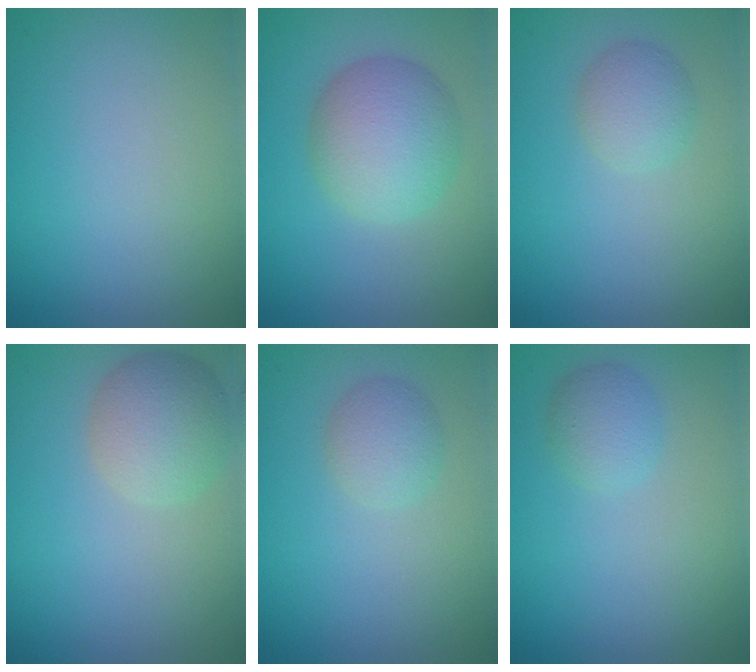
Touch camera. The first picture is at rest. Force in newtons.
{"total": 5.5, "press": 5.5, "slide": 0.3}
{"total": 2.2, "press": 2.2, "slide": 0.1}
{"total": 4.1, "press": 4.1, "slide": 0.4}
{"total": 2.2, "press": 2.2, "slide": 0.1}
{"total": 2.0, "press": 2.0, "slide": 0.1}